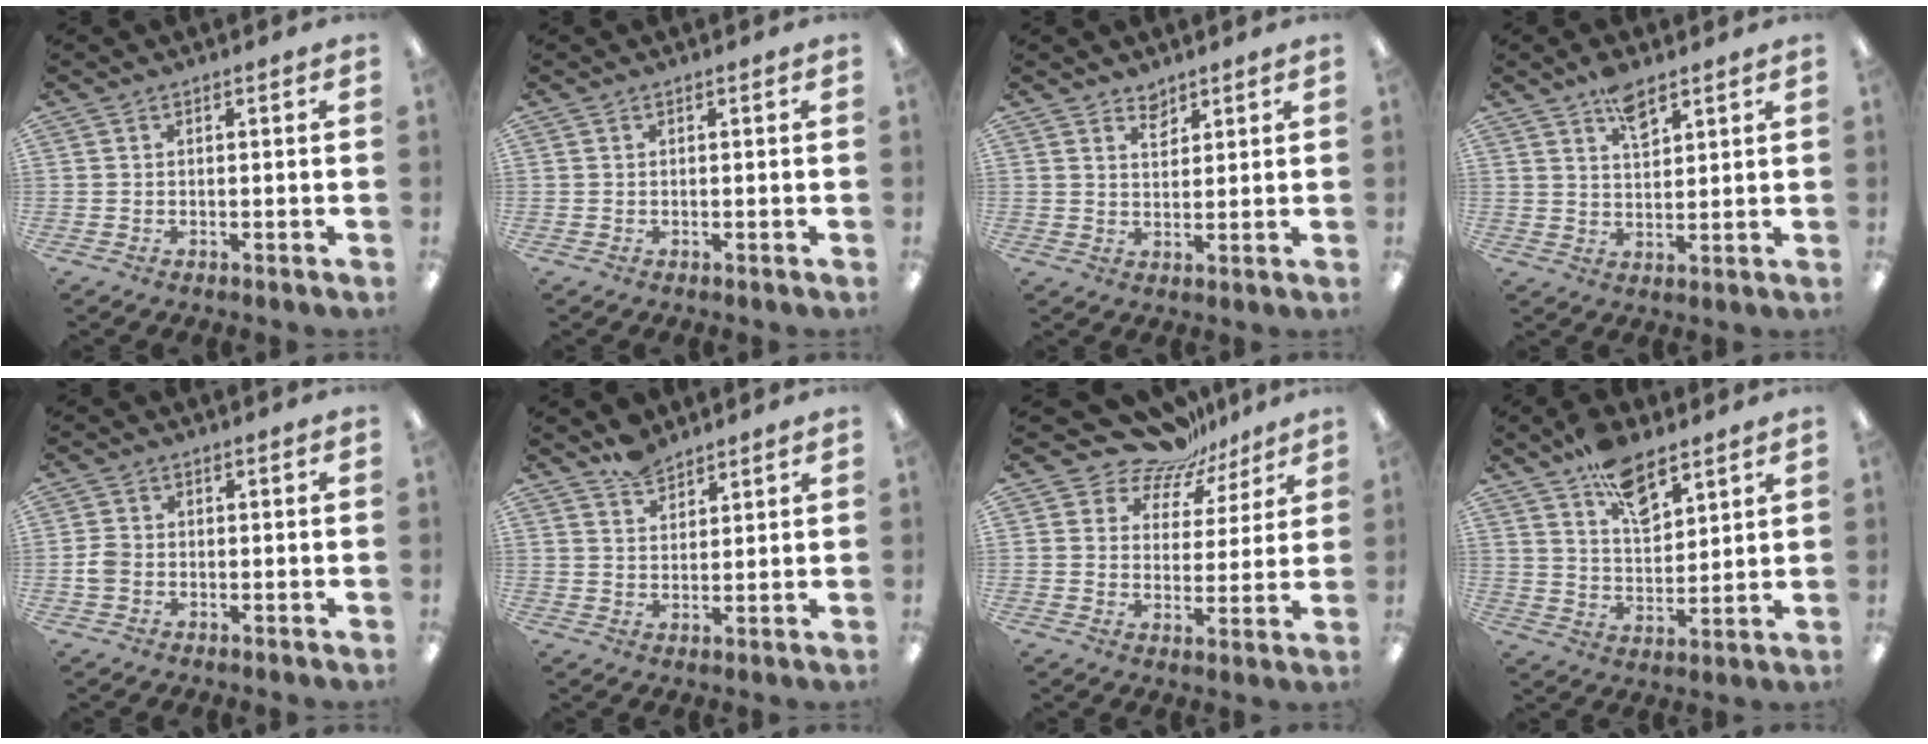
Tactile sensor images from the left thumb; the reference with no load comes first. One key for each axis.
{"total": 0.0}
{"total": 3.4, "fx": 2.9, "fy": 1.5, "fz": 0.8, "tx": -0.004, "ty": -0.018, "tz": 0.052}
{"total": 6.3, "fx": 4.5, "fy": 2.6, "fz": 3.5, "tx": -0.055, "ty": -0.022, "tz": 0.078}
{"total": 2.9, "fx": -0.8, "fy": 2.3, "fz": 1.5, "tx": -0.026, "ty": 0.007, "tz": -0.014}
{"total": 4.8, "fx": 4.4, "fy": 1.6, "fz": 1.0, "tx": -0.020, "ty": -0.025, "tz": 0.083}
{"total": 9.8, "fx": 8.5, "fy": 4.7, "fz": 1.3, "tx": -0.033, "ty": -0.073, "tz": 0.158}
{"total": 12.9, "fx": 9.0, "fy": 5.9, "fz": 7.1, "tx": -0.111, "ty": -0.051, "tz": 0.163}